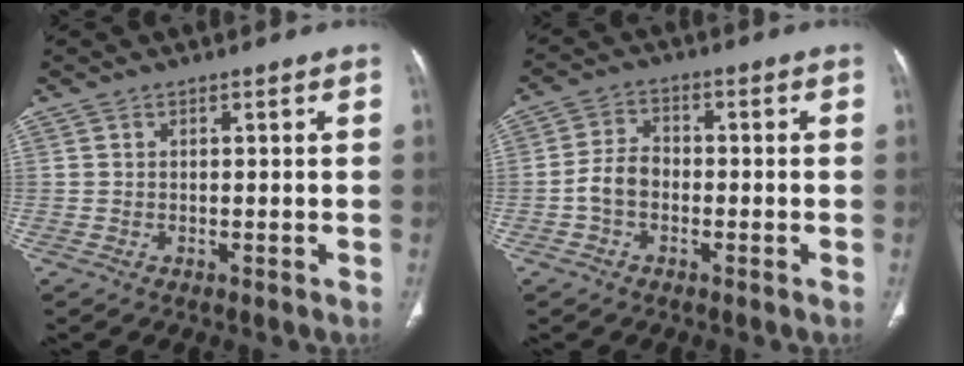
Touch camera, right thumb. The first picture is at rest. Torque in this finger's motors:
{"motor_torque": [0.74, 1.29, 0.64, -0.47, 0.02]}